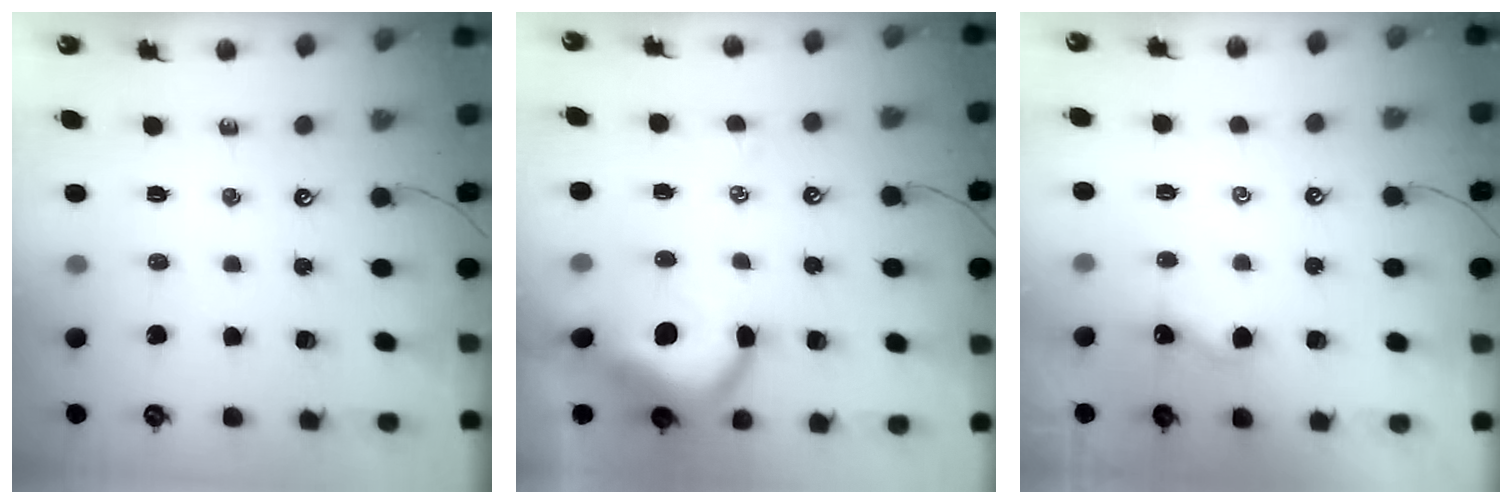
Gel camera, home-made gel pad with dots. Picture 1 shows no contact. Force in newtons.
{"total": 7.6, "press": 7.5, "slide": 1.5}
{"total": 3.4, "press": 3.4, "slide": 0.2}